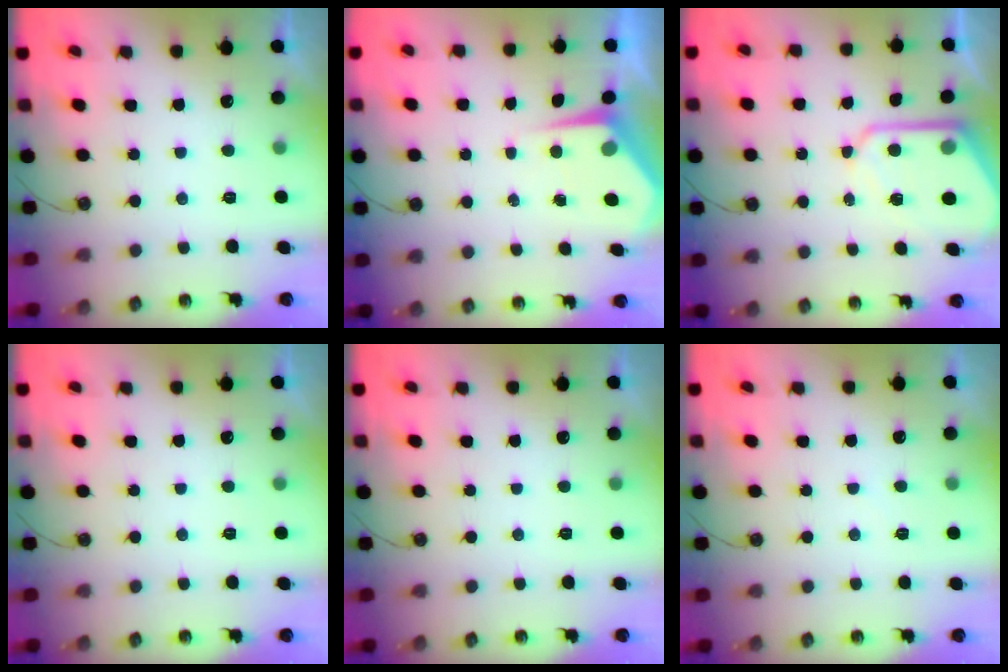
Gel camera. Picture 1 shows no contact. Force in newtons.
{"total": 4.4, "press": 4.3, "slide": 0.5}
{"total": 10.5, "press": 10.5, "slide": 0.8}
{"total": 0.0}
{"total": 0.0}
{"total": 4.6, "press": 4.5, "slide": 0.8}